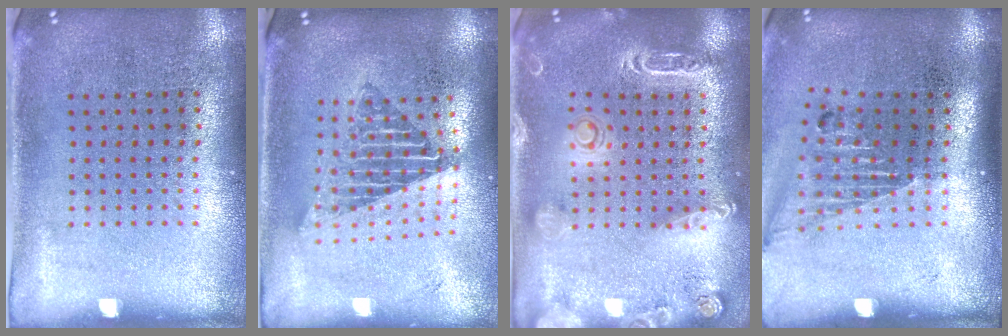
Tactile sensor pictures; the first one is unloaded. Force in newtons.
{"total": 1.7, "press": 1.3, "slide": 1.1}
{"total": 2.1, "press": 2.0, "slide": 0.6}
{"total": 1.5, "press": 1.2, "slide": 0.9}